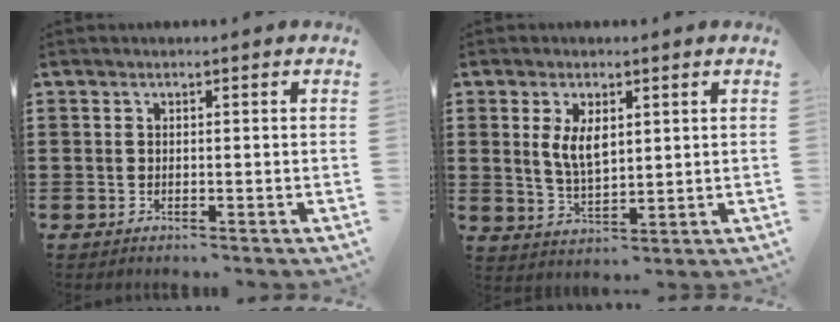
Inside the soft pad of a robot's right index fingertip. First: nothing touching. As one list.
[{"total": 5.2, "force": [1.4, 2.6, 4.3], "torque": [-0.083, 0.003, 0.022]}]